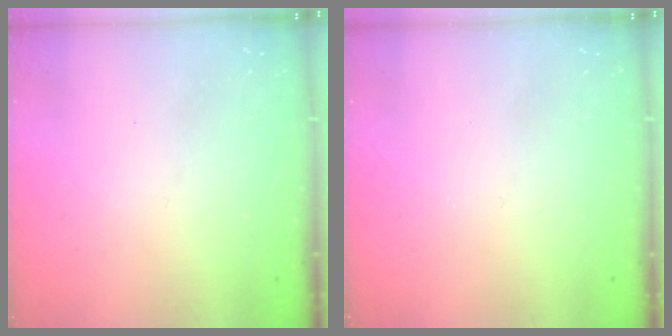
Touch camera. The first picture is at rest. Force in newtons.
{"total": 0.0}